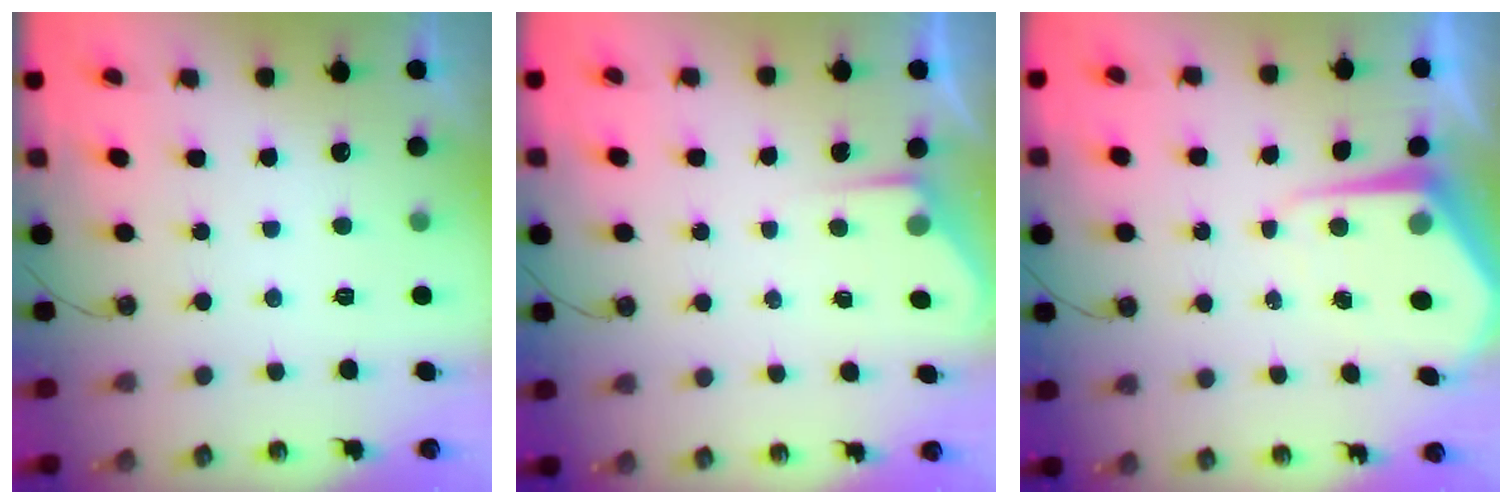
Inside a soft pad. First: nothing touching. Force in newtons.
{"total": 2.8, "press": 2.8, "slide": 0.4}
{"total": 6.4, "press": 6.4, "slide": 0.4}